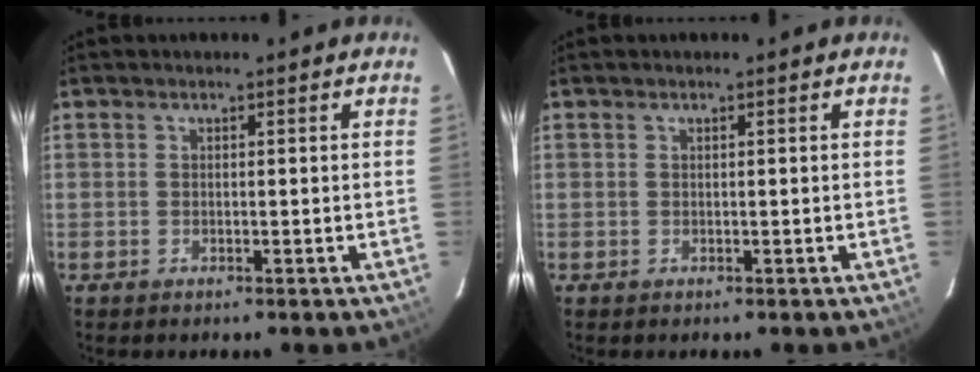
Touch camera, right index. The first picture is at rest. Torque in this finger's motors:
{"motor_torque": [-0.02, -0.05, 0.02, -0.01]}